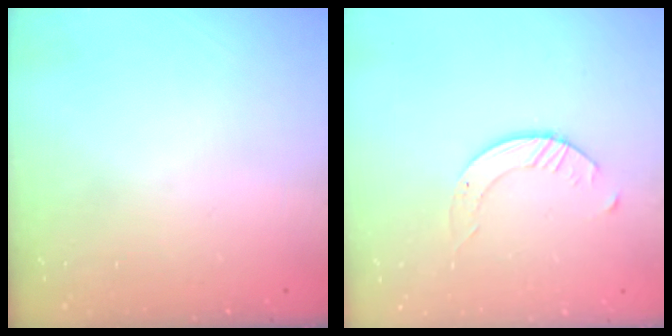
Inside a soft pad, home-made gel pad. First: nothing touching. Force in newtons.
{"total": 2.6, "press": 2.6, "slide": 0.3}